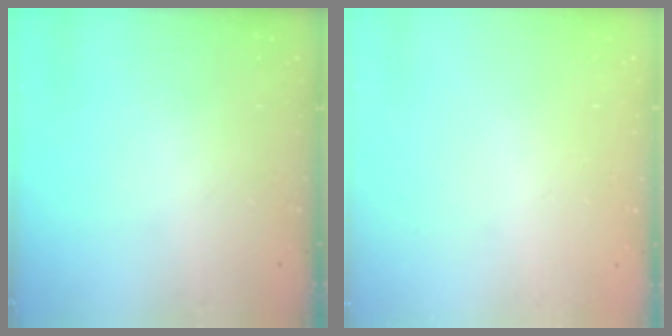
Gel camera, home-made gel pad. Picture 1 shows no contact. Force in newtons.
{"total": 0.0}